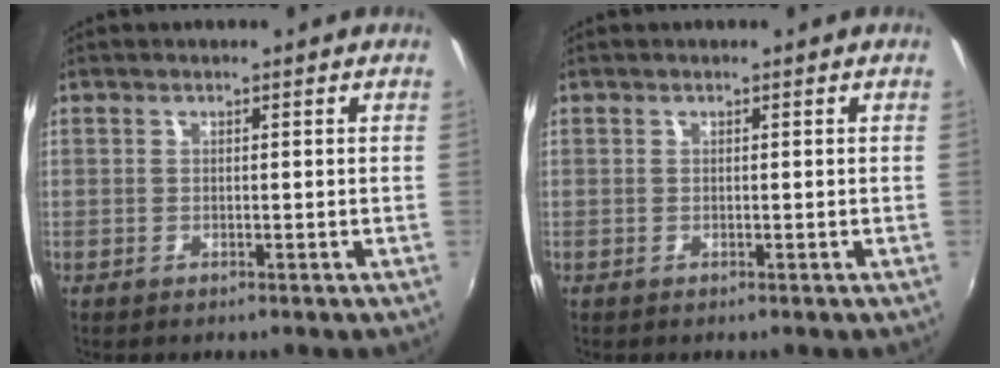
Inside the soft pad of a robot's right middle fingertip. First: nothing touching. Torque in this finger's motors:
{"motor_torque": [0.00, 0.00, 0.00, 0.00]}